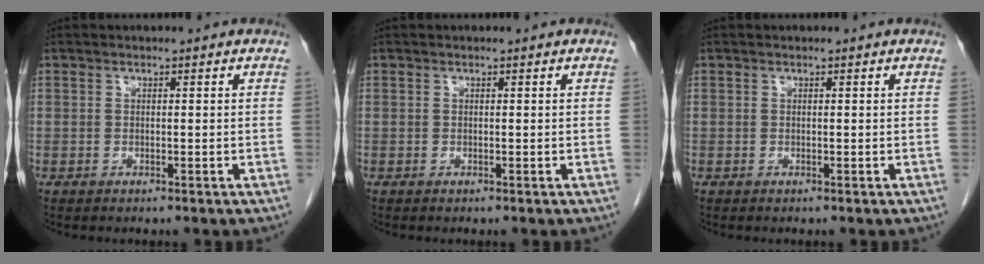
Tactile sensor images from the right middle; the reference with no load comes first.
{"total": 0.0}
{"total": 0.0}